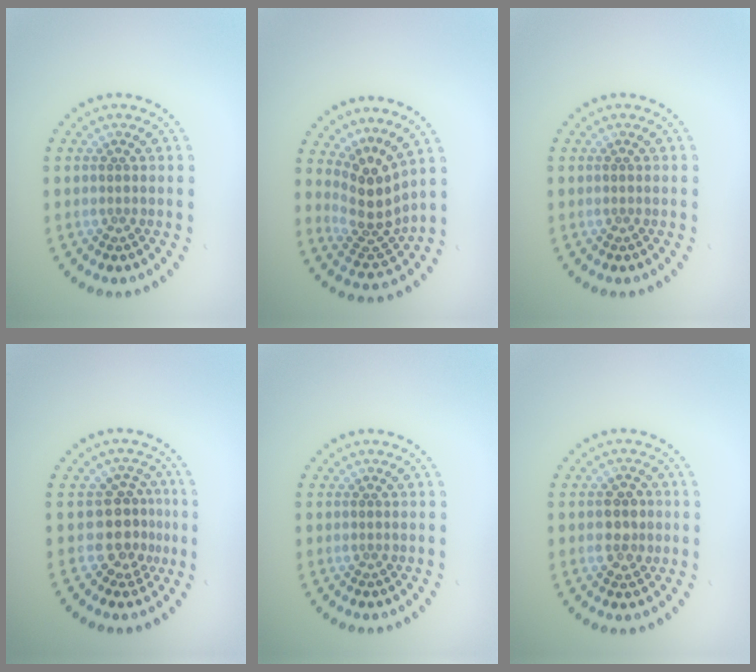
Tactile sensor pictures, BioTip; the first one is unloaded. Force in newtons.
{"total": 3.9, "press": 2.7, "slide": 2.9}
{"total": 0.0}
{"total": 3.2, "press": 2.4, "slide": 2.1}
{"total": 0.0}
{"total": 2.4, "press": 2.4, "slide": 0.3}